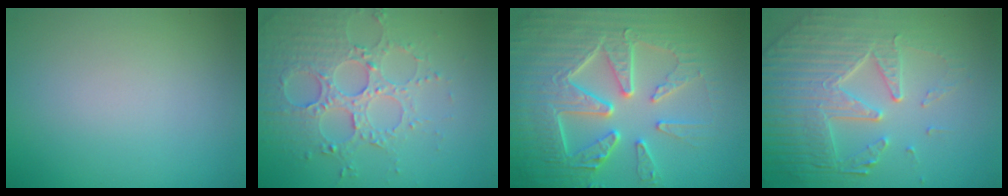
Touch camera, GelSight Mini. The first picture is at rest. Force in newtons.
{"total": 4.9, "press": 4.1, "slide": 2.7}
{"total": 8.9, "press": 6.3, "slide": 6.3}
{"total": 7.6, "press": 5.5, "slide": 5.2}